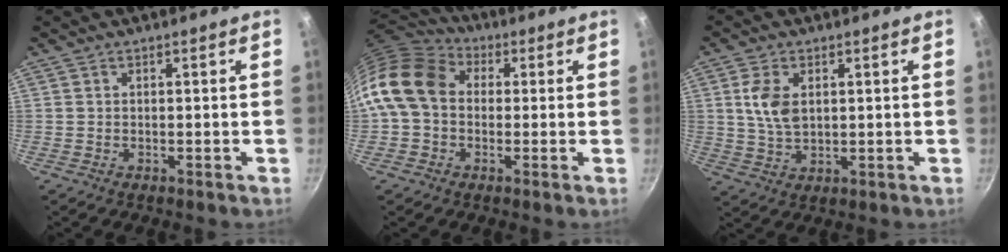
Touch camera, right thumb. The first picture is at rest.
{"total": 14.7, "force": [1.2, 11.4, 9.2], "torque": [-0.156, 0.029, 0.003]}
{"total": 6.8, "force": [1.6, 4.1, 5.2], "torque": [-0.097, -0.007, 0.034]}